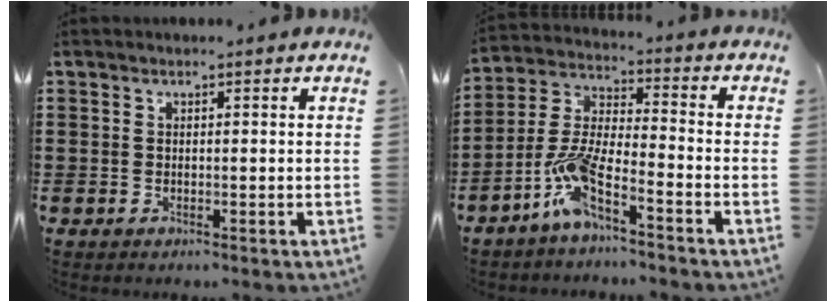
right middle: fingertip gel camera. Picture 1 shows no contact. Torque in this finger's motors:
{"motor_torque": [2.14, 0.00, 0.43, 0.21]}